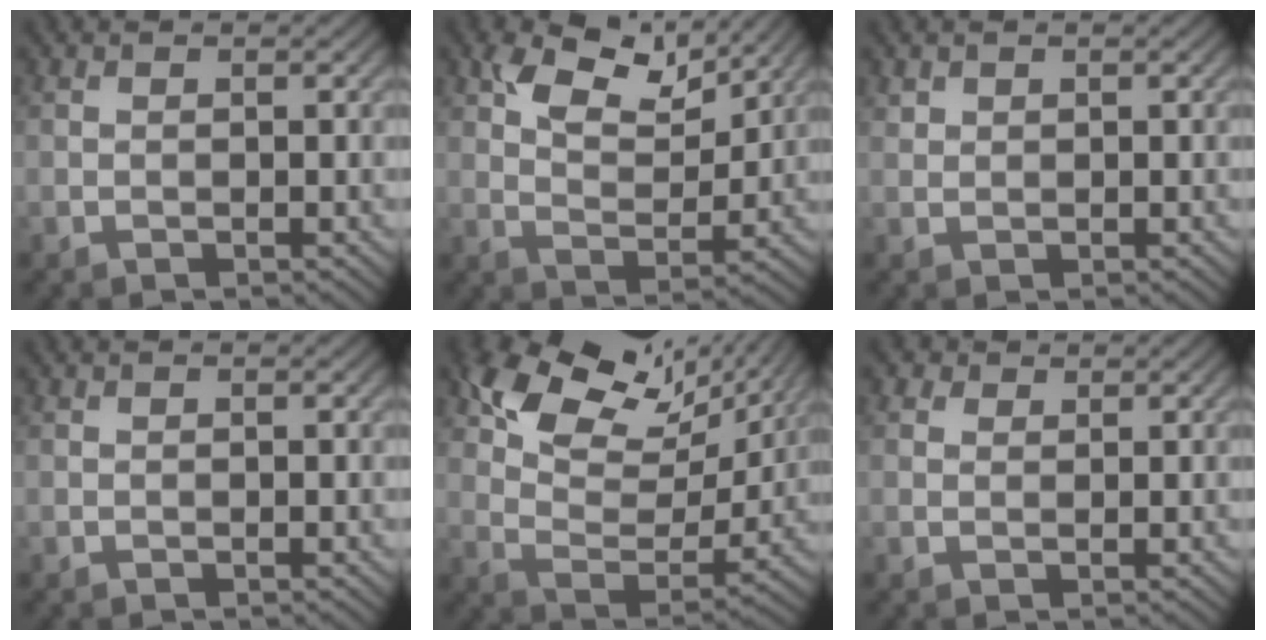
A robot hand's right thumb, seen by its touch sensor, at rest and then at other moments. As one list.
[{"total": 9.1, "force": [5.5, 4.4, 5.7], "torque": [-0.114, -0.003, 0.103]}, {"total": 0.9, "force": [0.7, 0.6, 0.2], "torque": [-0.007, -0.003, 0.016]}, {"total": 0.0}, {"total": 14.0, "force": [8.4, 7.1, 8.6], "torque": [-0.166, 0.005, 0.146]}, {"total": 1.7, "force": [1.2, 1.0, 0.5], "torque": [-0.010, 0.005, 0.019]}]